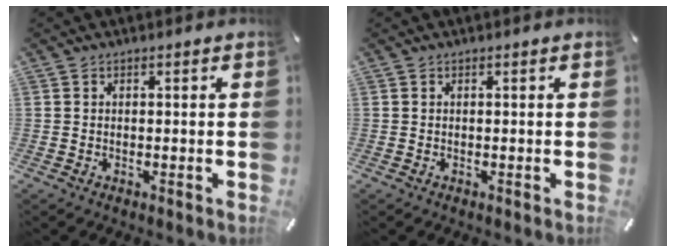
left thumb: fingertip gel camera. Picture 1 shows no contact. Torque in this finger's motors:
{"motor_torque": [-0.01, 0.01, 0.01, 0.01, 0.00]}